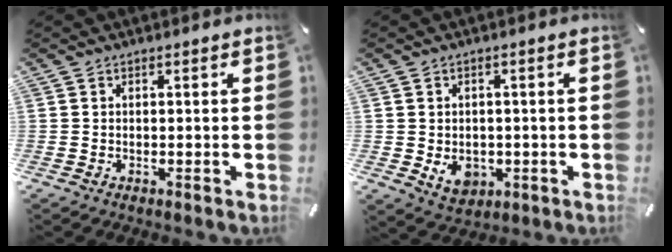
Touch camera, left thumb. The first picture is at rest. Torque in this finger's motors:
{"motor_torque": [0.79, 1.11, 0.77, 0.06, 0.03]}